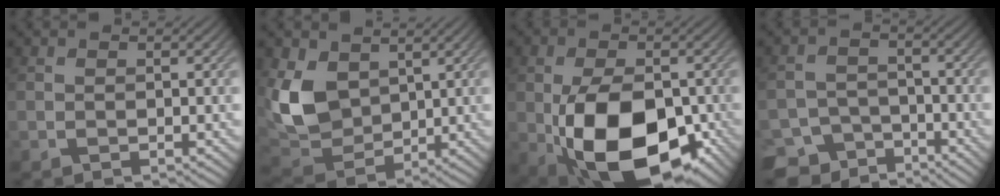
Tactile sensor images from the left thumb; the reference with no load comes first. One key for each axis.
{"total": 9.7, "fx": 3.1, "fy": 6.9, "fz": 6.0, "tx": -0.170, "ty": -0.007, "tz": 0.066}
{"total": 15.0, "fx": -4.3, "fy": 8.8, "fz": 11.4, "tx": -0.205, "ty": -0.037, "tz": -0.063}
{"total": 6.9, "fx": -5.4, "fy": 4.1, "fz": 1.1, "tx": -0.023, "ty": -0.013, "tz": -0.086}